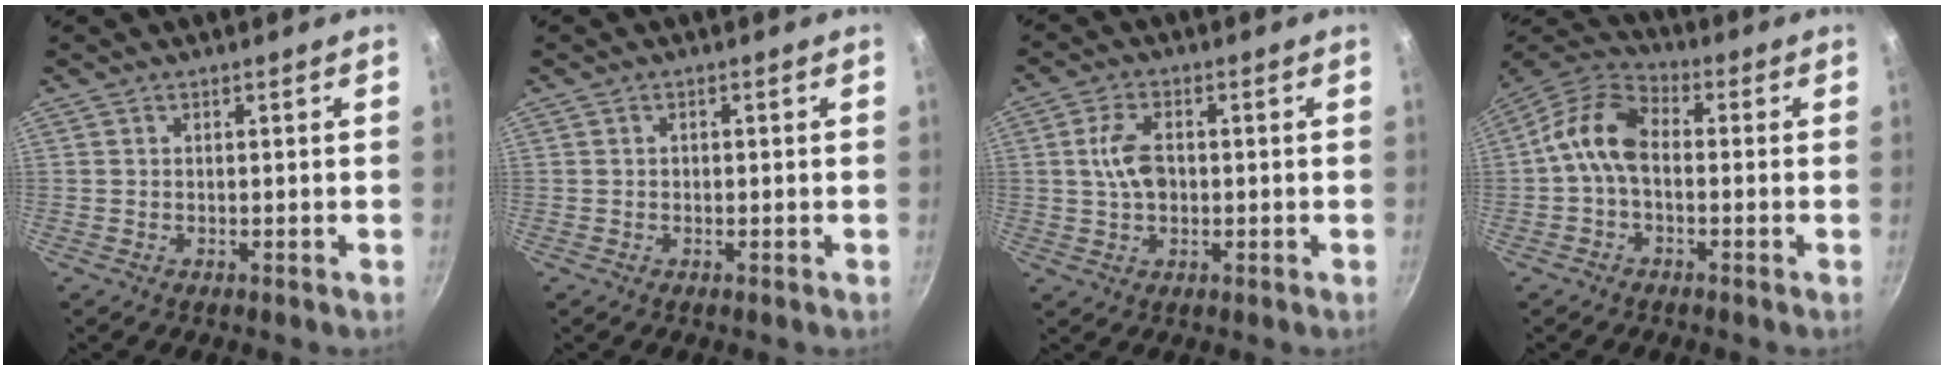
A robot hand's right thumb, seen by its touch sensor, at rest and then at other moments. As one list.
[{"total": 0.7, "force": [0.0, 0.6, 0.4], "torque": [-0.006, 0.004, 0.001]}, {"total": 6.3, "force": [0.3, 3.9, 5.0], "torque": [-0.088, 0.010, 0.003]}, {"total": 10.0, "force": [-0.6, 6.4, 7.7], "torque": [-0.135, 0.038, -0.031]}]